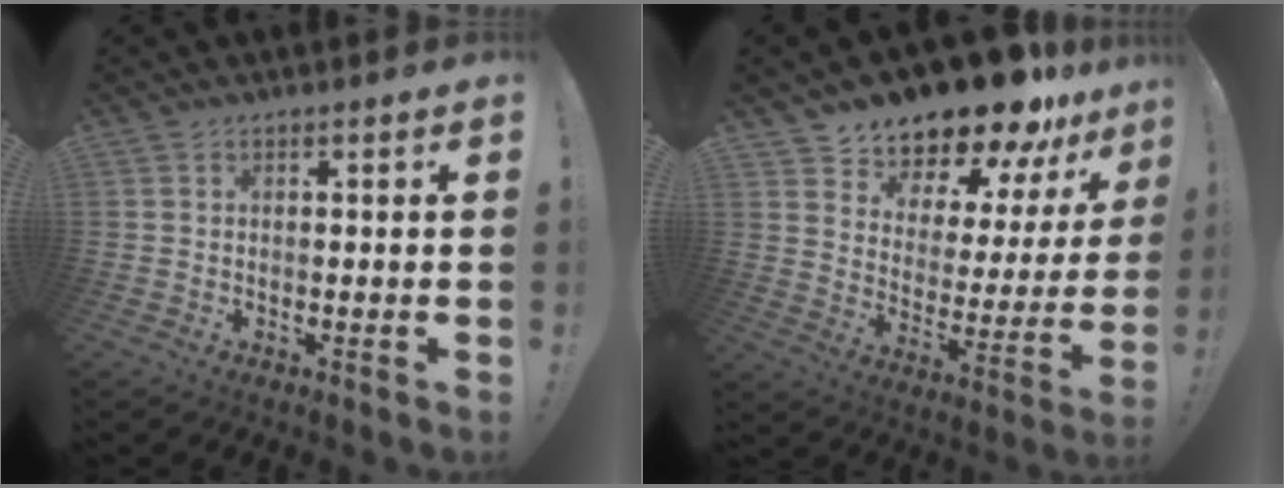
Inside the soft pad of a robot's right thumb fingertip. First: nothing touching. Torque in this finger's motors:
{"motor_torque": [0.27, 2.14, 0.29, 0.20, 0.00]}